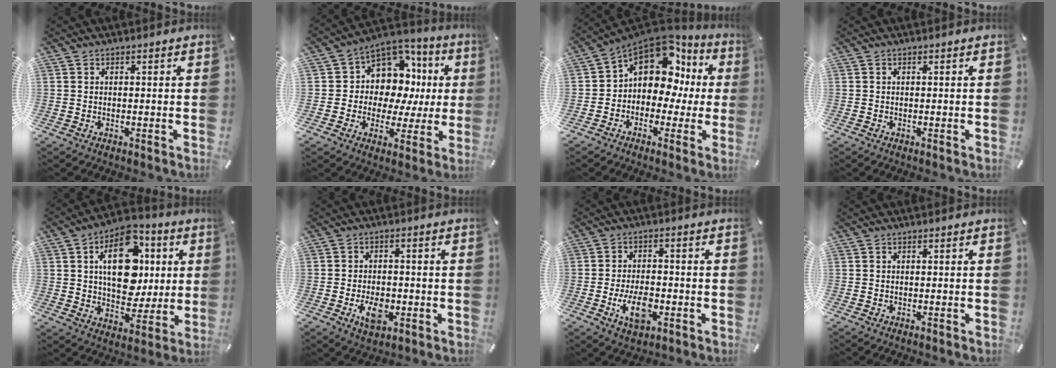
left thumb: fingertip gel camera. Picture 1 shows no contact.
{"total": 10.6, "force": [3.1, 9.4, 3.8], "torque": [-0.058, -0.041, 0.064]}
{"total": 12.5, "force": [4.6, 8.8, 7.7], "torque": [-0.137, -0.034, 0.078]}
{"total": 0.0}
{"total": 18.7, "force": [4.5, 12.8, 12.9], "torque": [-0.181, -0.008, 0.081]}
{"total": 7.2, "force": [-2.2, 4.5, 5.3], "torque": [-0.094, 0.001, -0.042]}
{"total": 8.1, "force": [-2.7, 4.4, 6.2], "torque": [-0.123, 0.011, -0.046]}
{"total": 0.0}